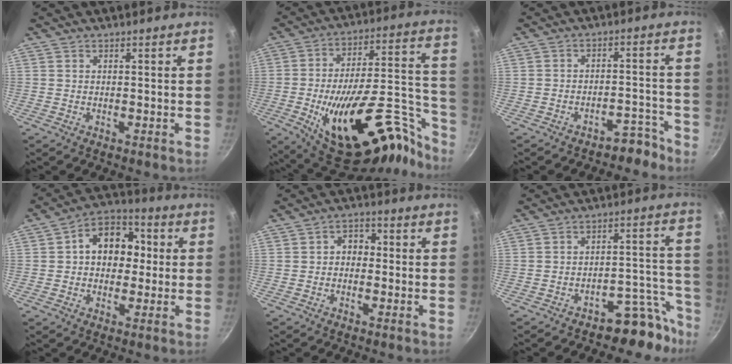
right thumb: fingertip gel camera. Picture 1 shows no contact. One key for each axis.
{"total": 33.4, "fx": -17.1, "fy": 14.3, "fz": 25.0, "tx": -0.301, "ty": 0.101, "tz": -0.250}
{"total": 5.4, "fx": -4.5, "fy": 2.5, "fz": 1.7, "tx": 0.014, "ty": 0.071, "tz": -0.050}
{"total": 12.0, "fx": 1.2, "fy": 9.2, "fz": 7.6, "tx": -0.064, "ty": 0.028, "tz": 0.000}
{"total": 3.9, "fx": -0.3, "fy": 3.1, "fz": 2.2, "tx": -0.009, "ty": 0.012, "tz": -0.015}
{"total": 10.2, "fx": -8.1, "fy": 5.0, "fz": 3.6, "tx": 0.029, "ty": 0.103, "tz": -0.114}